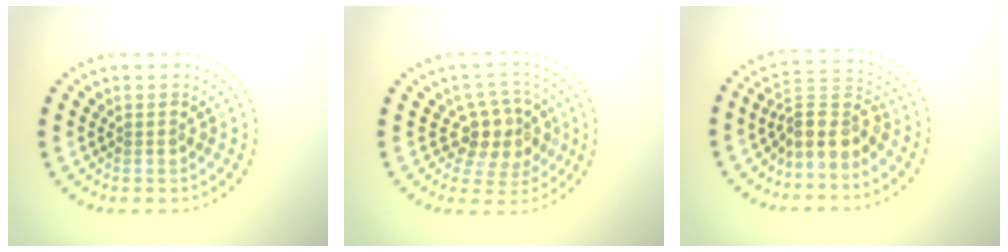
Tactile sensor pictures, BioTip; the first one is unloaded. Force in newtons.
{"total": 3.8, "press": 3.3, "slide": 1.9}
{"total": 3.7, "press": 2.8, "slide": 2.4}